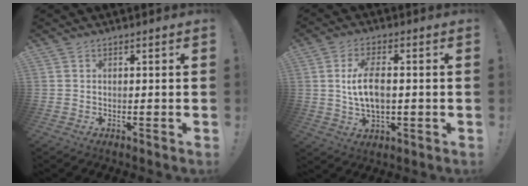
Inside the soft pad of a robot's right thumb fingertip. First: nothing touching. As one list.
[{"total": 9.4, "force": [0.3, 4.9, 8.1], "torque": [-0.144, -0.002, 0.005]}]